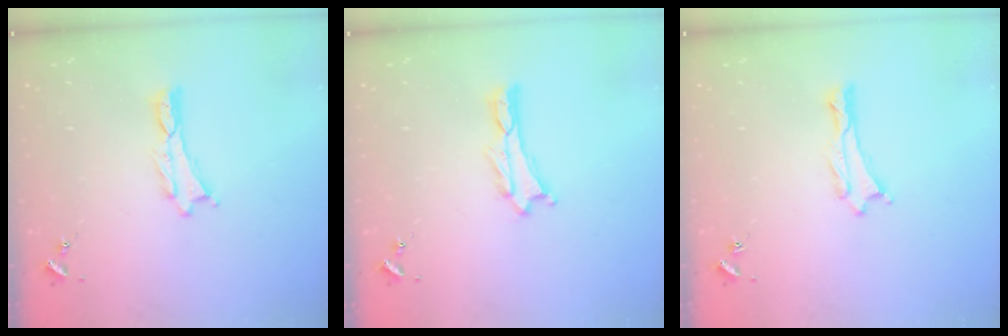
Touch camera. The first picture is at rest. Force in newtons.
{"total": 0.5, "press": 0.5, "slide": 0.2}
{"total": 0.0}